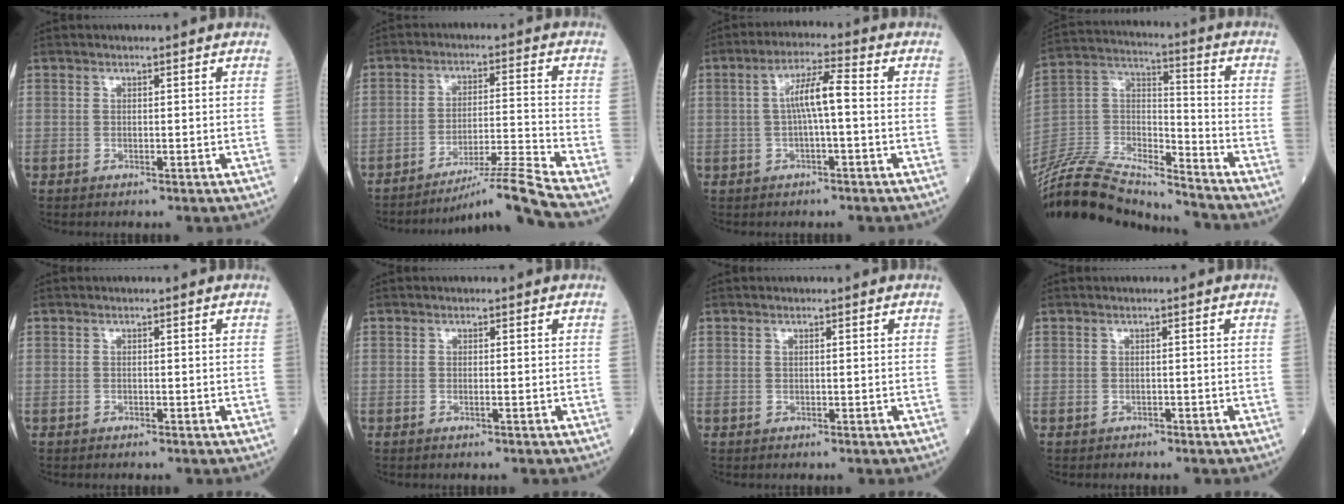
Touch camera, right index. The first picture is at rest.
{"total": 9.8, "force": [-8.3, -4.3, 2.8], "torque": [-0.041, 0.001, -0.143]}
{"total": 5.8, "force": [0.1, 0.5, 5.8], "torque": [-0.106, 0.015, 0.001]}
{"total": 22.5, "force": [-21.3, 2.5, 6.8], "torque": [-0.158, 0.007, -0.373]}
{"total": 0.0}
{"total": 0.6, "force": [-0.2, -0.1, 0.5], "torque": [-0.010, -0.001, -0.004]}
{"total": 0.0}
{"total": 0.0}